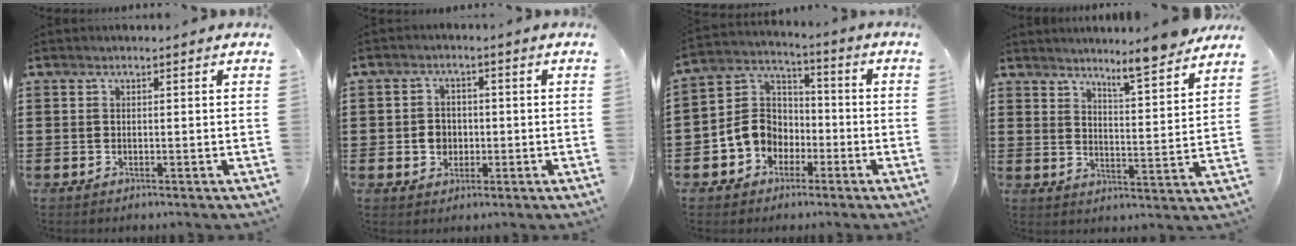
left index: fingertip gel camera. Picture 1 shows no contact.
{"total": 3.2, "force": [-0.4, 2.8, 1.6], "torque": [-0.038, 0.005, -0.011]}
{"total": 7.9, "force": [-2.6, 6.9, 2.6], "torque": [-0.096, 0.014, -0.058]}
{"total": 6.6, "force": [6.1, -0.4, 2.4], "torque": [-0.040, -0.044, 0.101]}